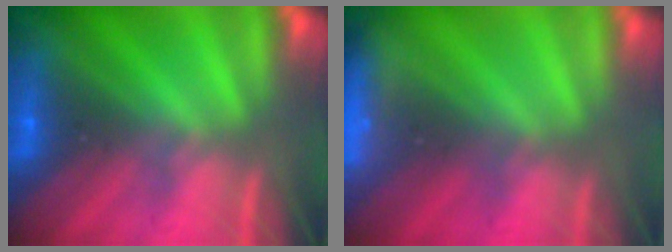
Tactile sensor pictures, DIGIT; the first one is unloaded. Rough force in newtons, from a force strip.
{"total": 3.3}